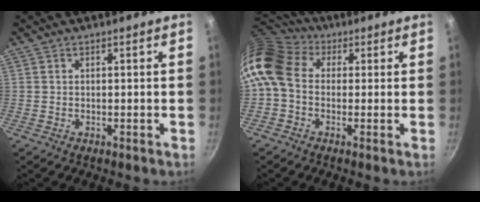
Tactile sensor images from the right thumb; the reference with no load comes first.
{"total": 12.5, "force": [1.4, 9.8, 7.6], "torque": [-0.154, 0.029, 0.006]}